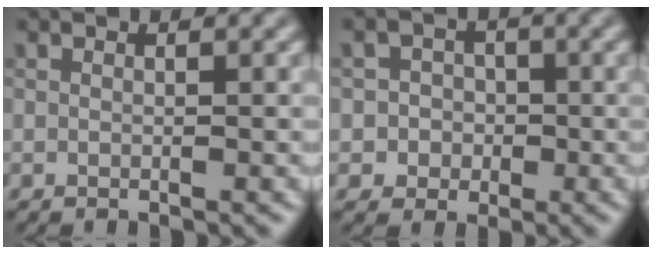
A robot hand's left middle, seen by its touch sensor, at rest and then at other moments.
{"total": 3.2, "force": [-0.5, 3.1, 0.6], "torque": [0.012, 0.012, -0.026]}